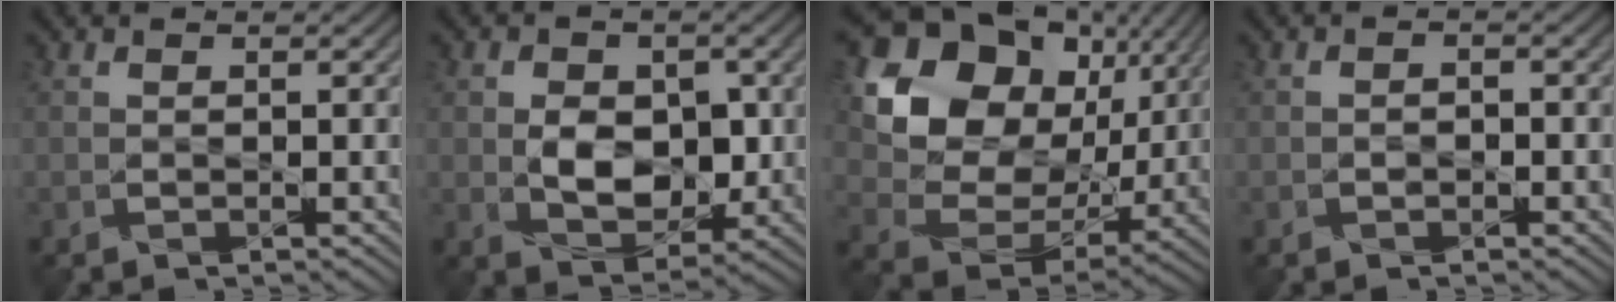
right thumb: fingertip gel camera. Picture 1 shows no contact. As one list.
[{"total": 6.8, "force": [-0.2, 4.8, 4.8], "torque": [-0.083, -0.007, -0.004]}, {"total": 16.7, "force": [5.6, 12.6, 9.4], "torque": [-0.216, 0.015, 0.112]}, {"total": 1.1, "force": [-0.6, 0.8, 0.6], "torque": [-0.010, 0.000, -0.011]}]